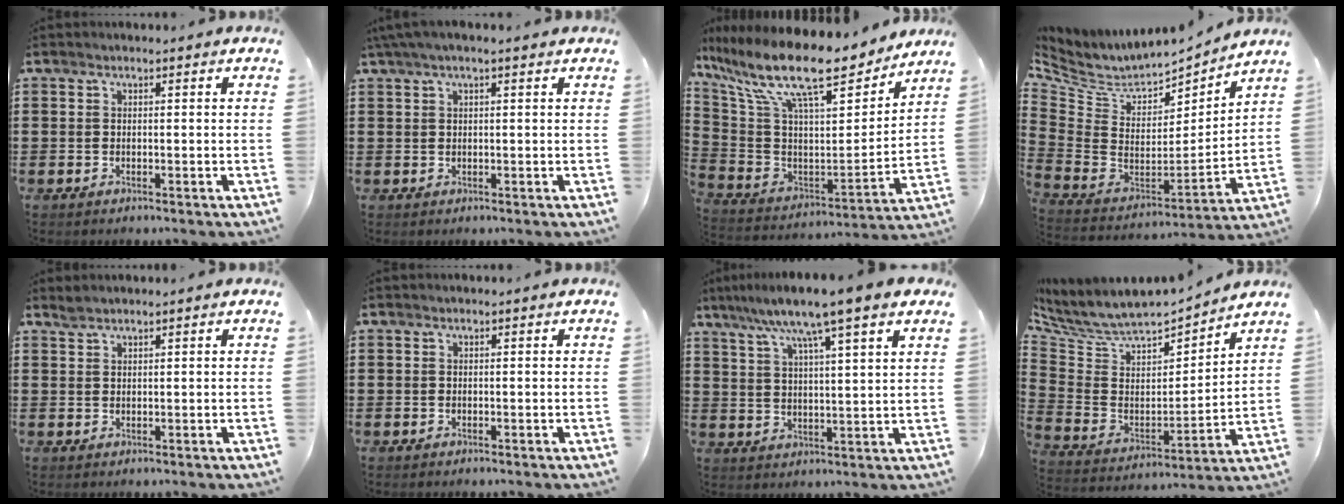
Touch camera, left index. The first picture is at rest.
{"total": 2.0, "force": [1.1, 0.1, 1.7], "torque": [-0.033, 0.001, 0.019]}
{"total": 15.9, "force": [12.3, 2.9, 9.7], "torque": [-0.227, -0.081, 0.207]}
{"total": 6.3, "force": [5.7, 2.1, 1.4], "torque": [-0.069, -0.054, 0.096]}
{"total": 1.2, "force": [1.1, 0.1, 0.2], "torque": [-0.006, 0.000, 0.022]}
{"total": 0.0}
{"total": 7.9, "force": [6.1, -0.4, 5.0], "torque": [-0.118, -0.023, 0.099]}
{"total": 5.9, "force": [5.3, 2.2, 1.5], "torque": [-0.062, -0.045, 0.089]}